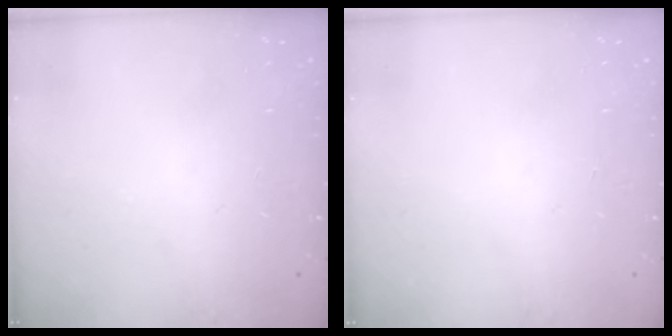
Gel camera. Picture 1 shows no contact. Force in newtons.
{"total": 0.0}